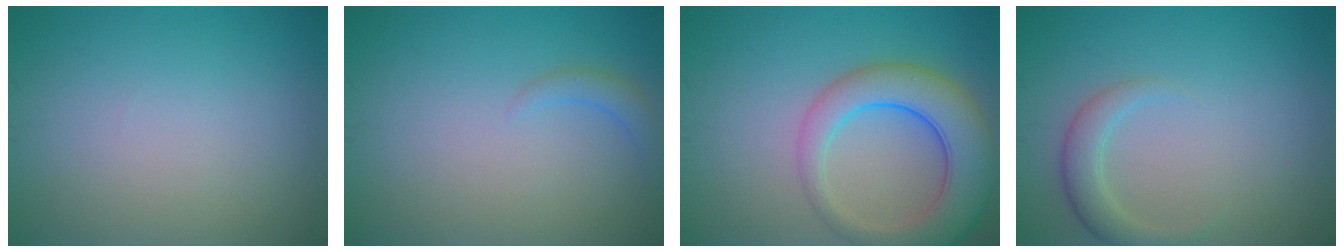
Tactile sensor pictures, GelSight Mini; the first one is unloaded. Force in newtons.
{"total": 1.4, "press": 1.4, "slide": 0.2}
{"total": 7.3, "press": 7.3, "slide": 0.5}
{"total": 2.4, "press": 2.4, "slide": 0.2}